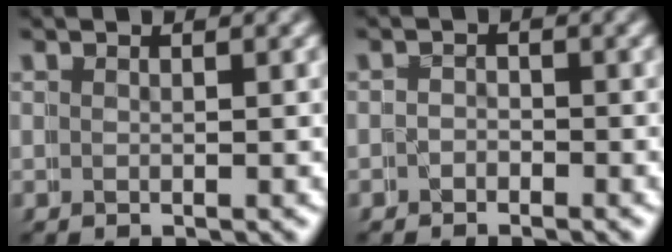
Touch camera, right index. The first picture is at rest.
{"total": 1.6, "force": [-0.7, 0.4, -1.4], "torque": [0.018, -0.005, -0.020]}